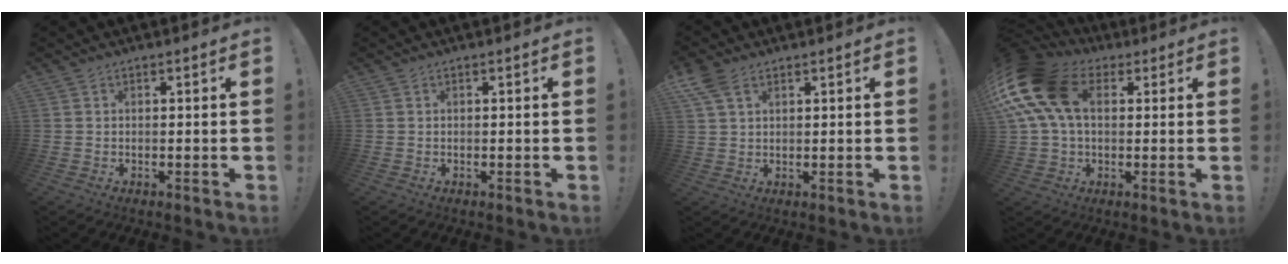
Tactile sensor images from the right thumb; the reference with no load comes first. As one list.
[{"total": 0.0}, {"total": 5.8, "force": [3.2, 3.1, 3.7], "torque": [-0.068, -0.006, 0.064]}, {"total": 20.1, "force": [5.8, 13.1, 14.0], "torque": [-0.275, -0.009, 0.103]}]